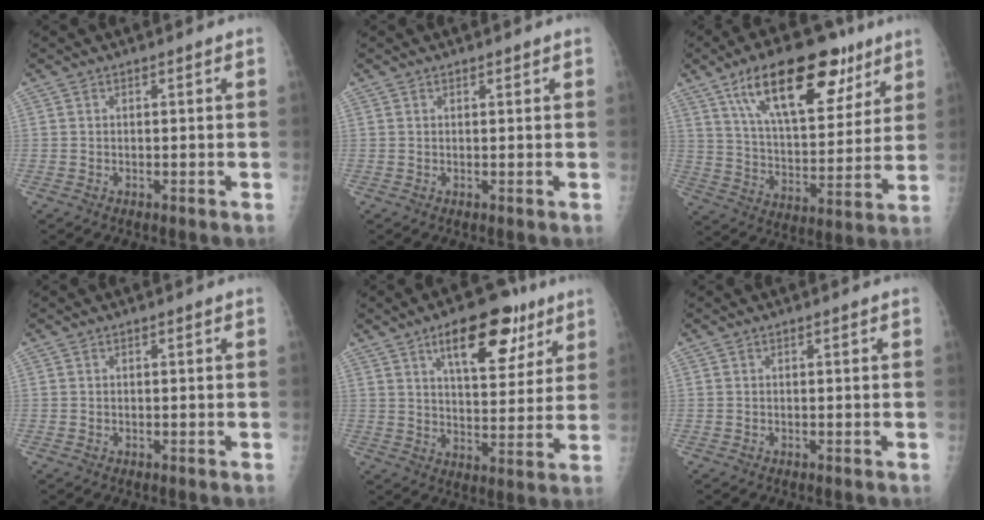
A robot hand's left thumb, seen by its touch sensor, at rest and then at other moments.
{"total": 0.5, "force": [0.4, 0.2, 0.2], "torque": [-0.003, -0.004, 0.006]}
{"total": 24.4, "force": [14.0, 10.5, 17.0], "torque": [-0.243, -0.037, 0.241]}
{"total": 0.0}
{"total": 15.3, "force": [8.3, 6.8, 10.8], "torque": [-0.117, -0.028, 0.125]}
{"total": 0.0}